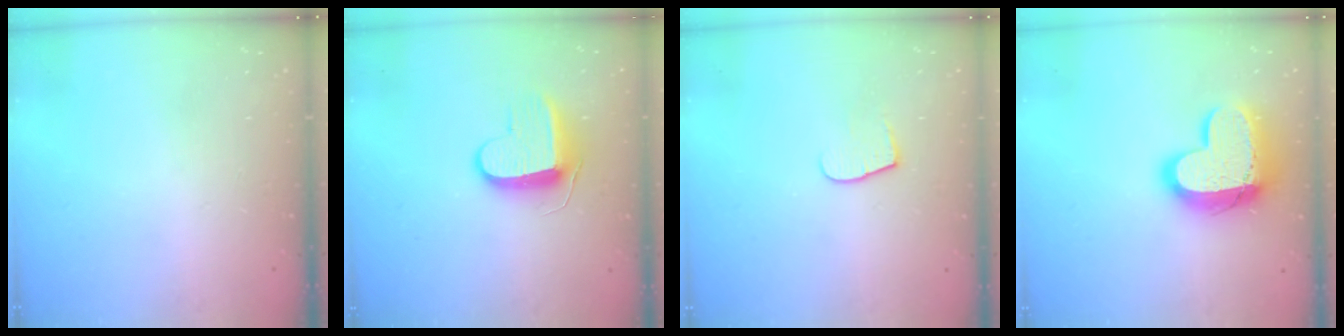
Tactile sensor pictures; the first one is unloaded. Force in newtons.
{"total": 9.3, "press": 9.3, "slide": 0.4}
{"total": 5.7, "press": 5.7, "slide": 0.5}
{"total": 17.4, "press": 17.3, "slide": 1.5}